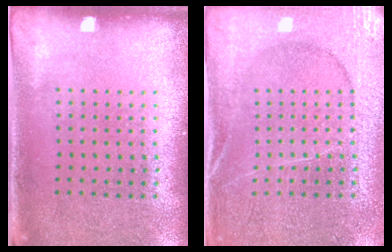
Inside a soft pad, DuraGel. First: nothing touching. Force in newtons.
{"total": 3.3, "press": 3.2, "slide": 0.6}